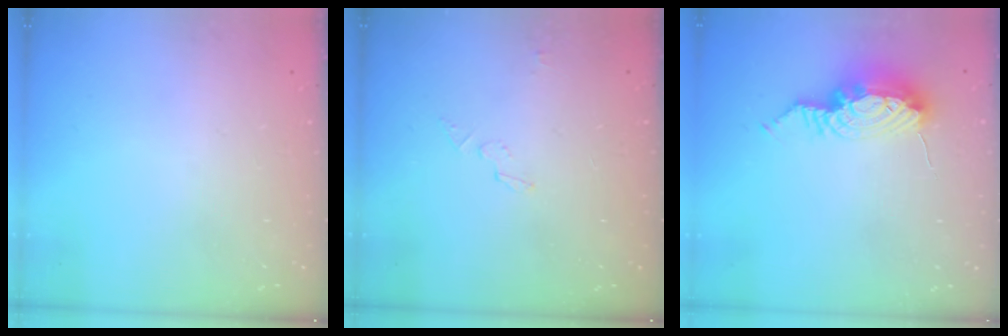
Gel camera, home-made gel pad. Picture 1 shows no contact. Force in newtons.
{"total": 2.9, "press": 2.9, "slide": 0.2}
{"total": 10.8, "press": 10.4, "slide": 2.8}